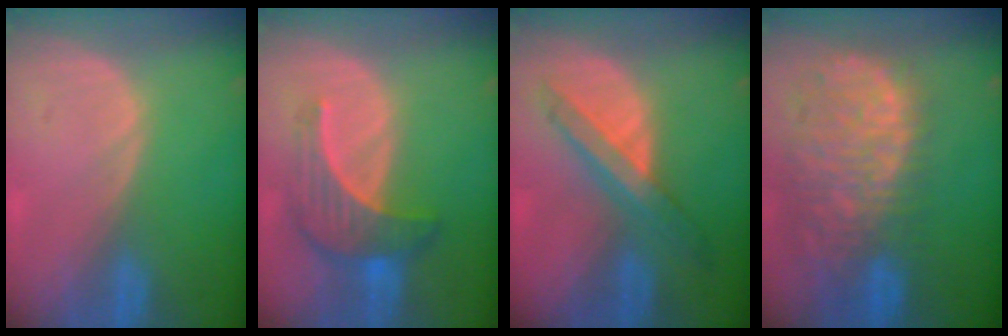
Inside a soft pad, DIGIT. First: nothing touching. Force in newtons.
{"total": 7.3, "press": 6.7, "slide": 2.9}
{"total": 7.2, "press": 6.3, "slide": 3.3}
{"total": 13.5, "press": 11.1, "slide": 7.6}